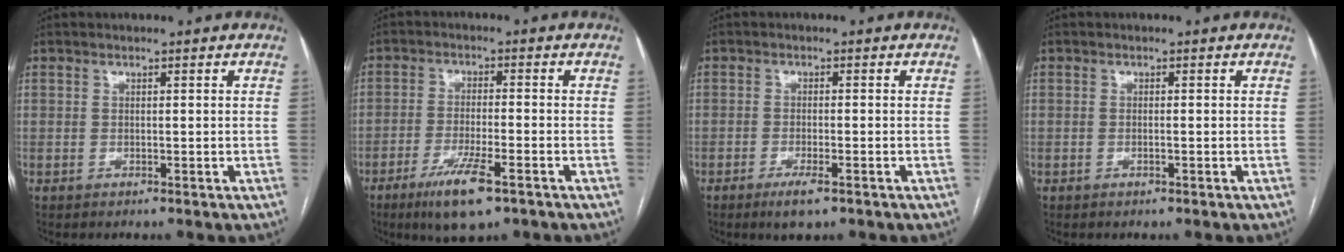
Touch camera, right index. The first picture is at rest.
{"total": 8.1, "force": [-4.7, 1.3, 6.4], "torque": [-0.120, -0.016, -0.079]}
{"total": 3.5, "force": [-2.1, 0.8, 2.8], "torque": [-0.051, -0.005, -0.034]}
{"total": 0.5, "force": [-0.1, 0.0, 0.5], "torque": [-0.010, 0.000, -0.001]}